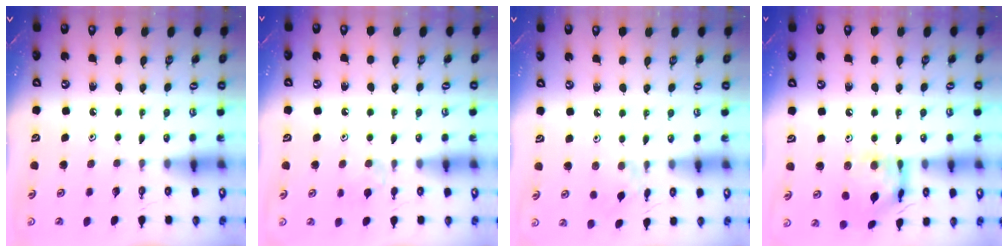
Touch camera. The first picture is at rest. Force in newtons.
{"total": 4.1, "press": 4.0, "slide": 0.8}
{"total": 1.6, "press": 1.6, "slide": 0.3}
{"total": 12.6, "press": 12.6, "slide": 1.2}